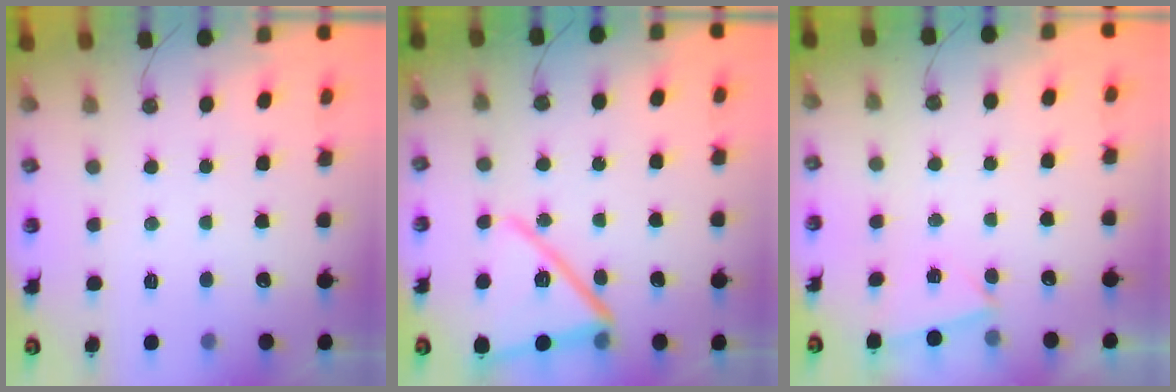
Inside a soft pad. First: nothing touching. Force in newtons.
{"total": 16.3, "press": 16.0, "slide": 3.0}
{"total": 2.9, "press": 2.1, "slide": 2.0}